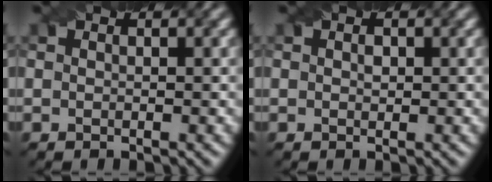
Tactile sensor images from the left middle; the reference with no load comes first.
{"total": 0.7, "force": [0.1, 0.5, 0.5], "torque": [-0.007, 0.000, 0.001]}